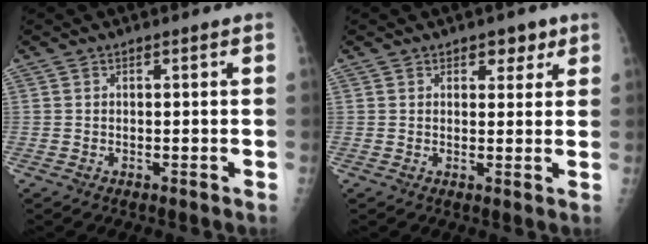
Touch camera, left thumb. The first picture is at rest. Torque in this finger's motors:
{"motor_torque": [0.21, 0.29, 0.19, -0.12, -0.01]}